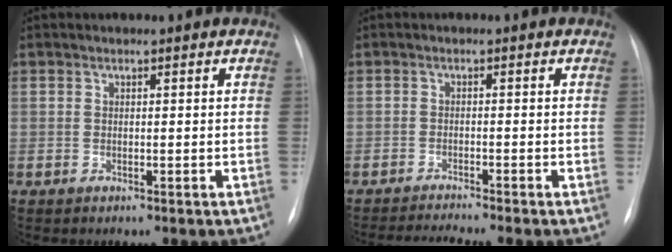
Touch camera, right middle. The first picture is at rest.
{"total": 5.4, "force": [-4.7, -1.5, 2.1], "torque": [-0.032, -0.017, -0.077]}